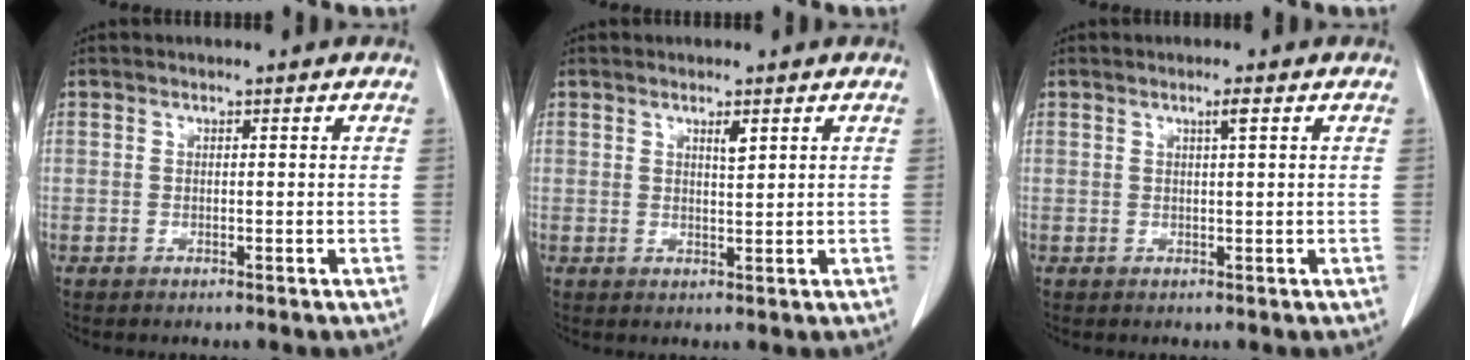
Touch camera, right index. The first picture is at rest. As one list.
[{"total": 2.2, "force": [1.2, 0.6, 1.8], "torque": [-0.035, -0.002, 0.023]}, {"total": 1.7, "force": [0.8, 0.2, 1.5], "torque": [-0.029, 0.000, 0.016]}]